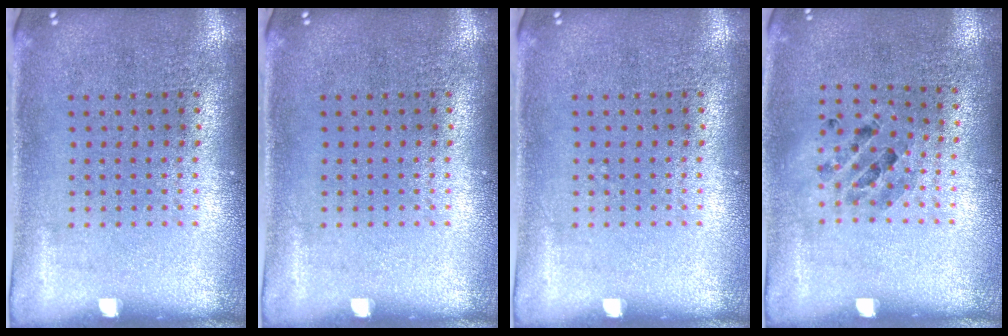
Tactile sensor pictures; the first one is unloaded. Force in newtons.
{"total": 0.0}
{"total": 0.0}
{"total": 0.8, "press": 0.8, "slide": 0.0}